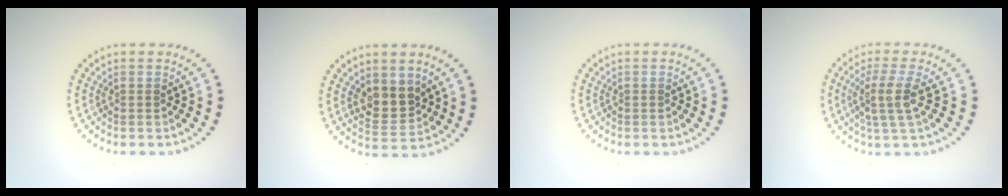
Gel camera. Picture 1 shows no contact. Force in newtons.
{"total": 3.0, "press": 2.8, "slide": 1.2}
{"total": 0.0}
{"total": 3.5, "press": 2.7, "slide": 2.2}